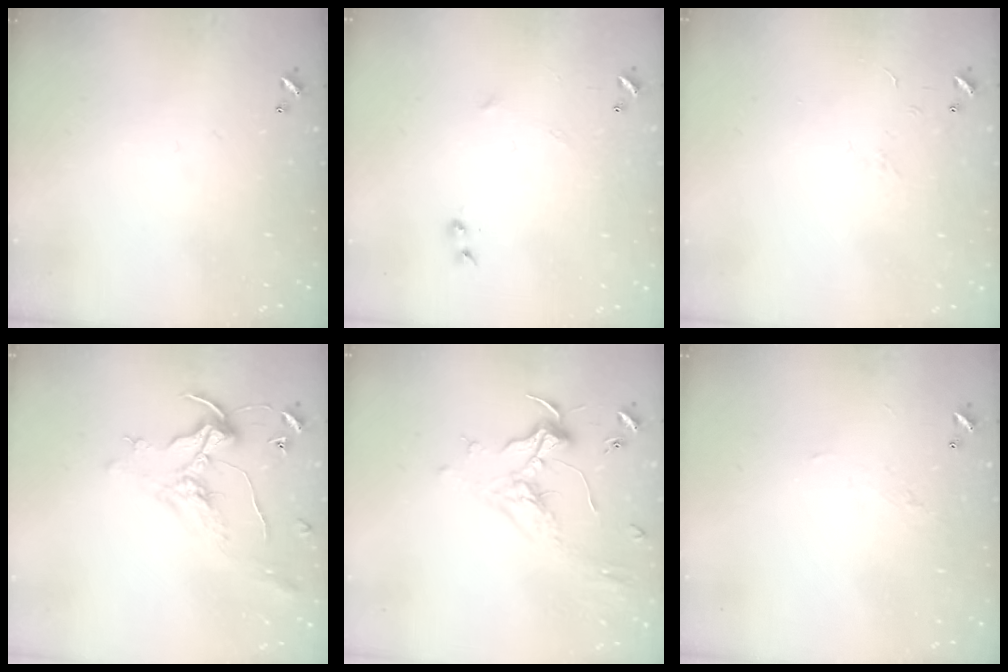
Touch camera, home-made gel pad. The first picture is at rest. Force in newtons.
{"total": 6.1, "press": 6.0, "slide": 0.9}
{"total": 4.7, "press": 4.6, "slide": 0.7}
{"total": 0.8, "press": 0.0, "slide": 0.8}
{"total": 2.0, "press": 1.9, "slide": 0.7}
{"total": 2.0, "press": 1.9, "slide": 0.5}